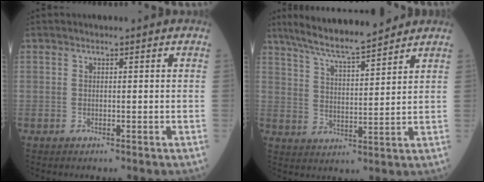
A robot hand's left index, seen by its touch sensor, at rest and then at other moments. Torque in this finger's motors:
{"motor_torque": [-0.06, -0.34, 0.21, 0.05]}